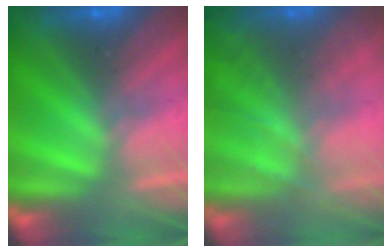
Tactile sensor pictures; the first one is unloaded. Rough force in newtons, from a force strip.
{"total": 9.4}